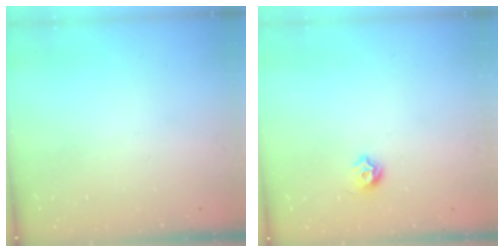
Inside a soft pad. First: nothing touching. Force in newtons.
{"total": 6.0, "press": 5.9, "slide": 1.0}